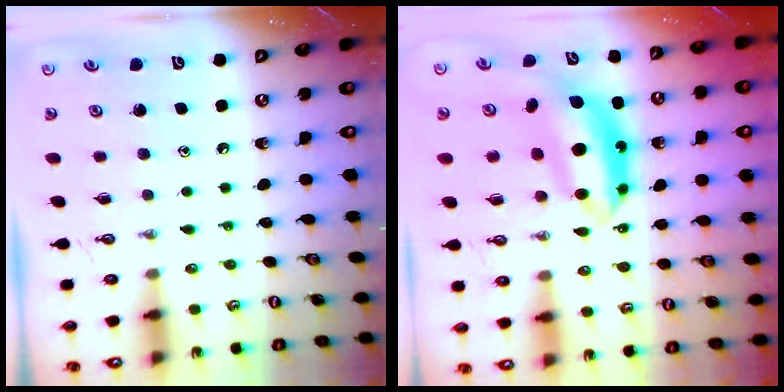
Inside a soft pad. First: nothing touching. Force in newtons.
{"total": 9.6, "press": 9.6, "slide": 0.5}